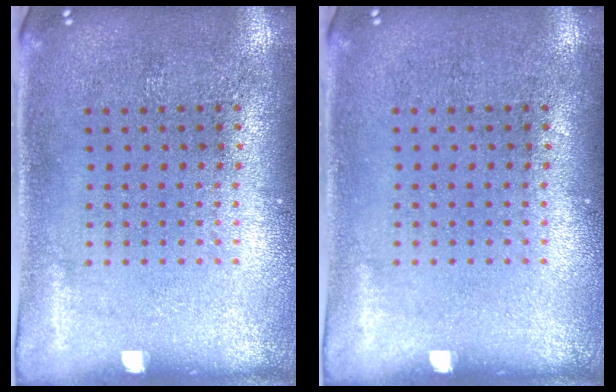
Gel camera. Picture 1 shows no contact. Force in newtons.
{"total": 0.0}